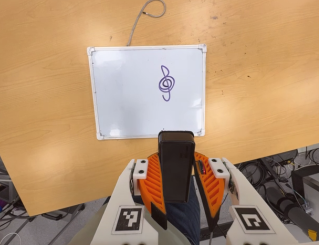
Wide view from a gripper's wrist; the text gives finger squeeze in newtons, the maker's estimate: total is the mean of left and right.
{"total": 8.1, "left": 6.5, "right": 9.6}